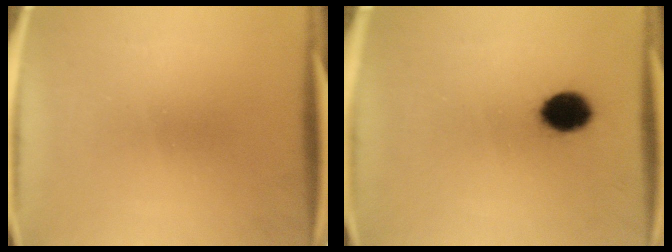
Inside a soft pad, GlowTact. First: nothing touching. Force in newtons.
{"total": 8.2}